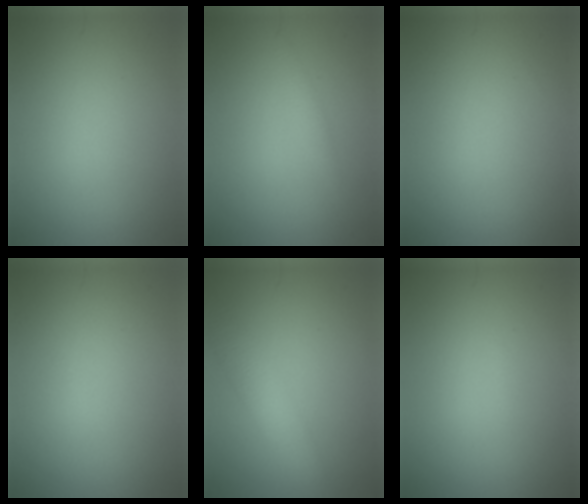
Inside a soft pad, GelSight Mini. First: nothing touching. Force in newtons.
{"total": 0.8, "press": 0.8, "slide": 0.1}
{"total": 0.0}
{"total": 0.0}
{"total": 3.5, "press": 3.5, "slide": 0.2}
{"total": 0.0}